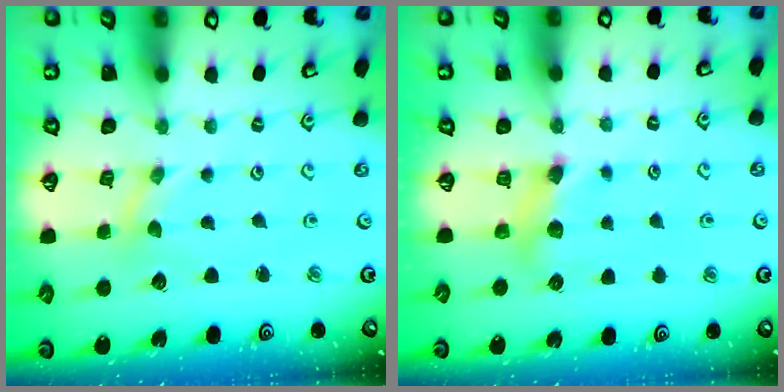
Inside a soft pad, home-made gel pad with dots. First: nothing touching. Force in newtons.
{"total": 5.8, "press": 5.8, "slide": 0.1}